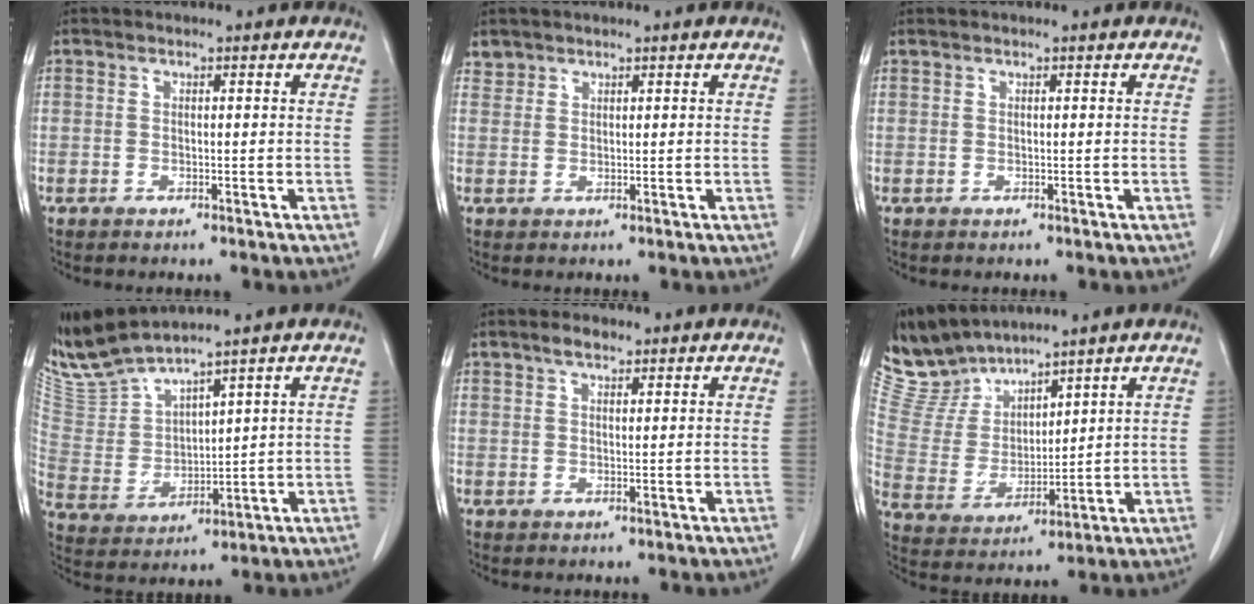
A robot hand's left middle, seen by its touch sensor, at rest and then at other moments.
{"total": 1.4, "force": [1.2, 0.7, -0.3], "torque": [0.010, 0.006, 0.021]}
{"total": 0.0}
{"total": 9.5, "force": [9.0, -0.4, 3.0], "torque": [-0.083, 0.001, 0.197]}
{"total": 2.3, "force": [1.7, 0.9, 1.4], "torque": [-0.030, 0.006, 0.029]}
{"total": 8.5, "force": [8.4, 1.2, 0.3], "torque": [-0.029, 0.006, 0.195]}